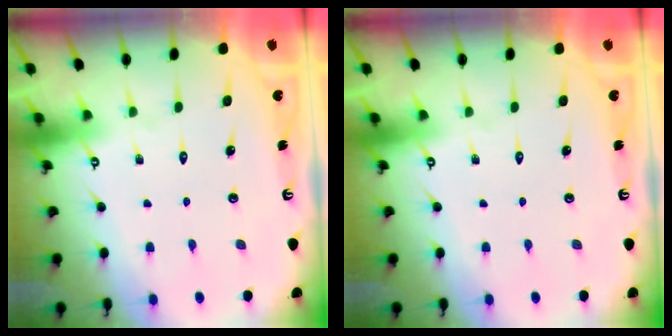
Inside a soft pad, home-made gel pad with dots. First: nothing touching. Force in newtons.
{"total": 0.0}